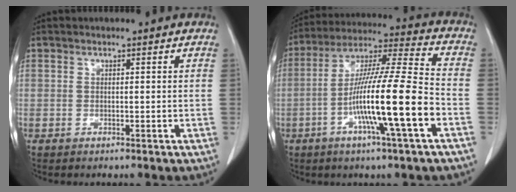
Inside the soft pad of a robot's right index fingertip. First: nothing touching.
{"total": 16.9, "force": [-5.3, -0.2, 16.1], "torque": [-0.290, -0.003, -0.100]}